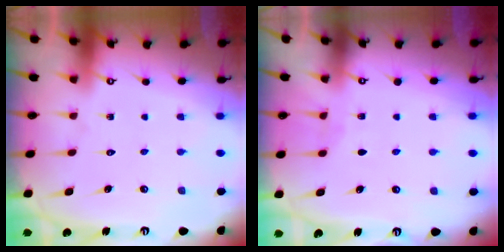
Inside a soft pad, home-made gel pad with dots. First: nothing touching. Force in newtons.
{"total": 2.1, "press": 2.1, "slide": 0.3}